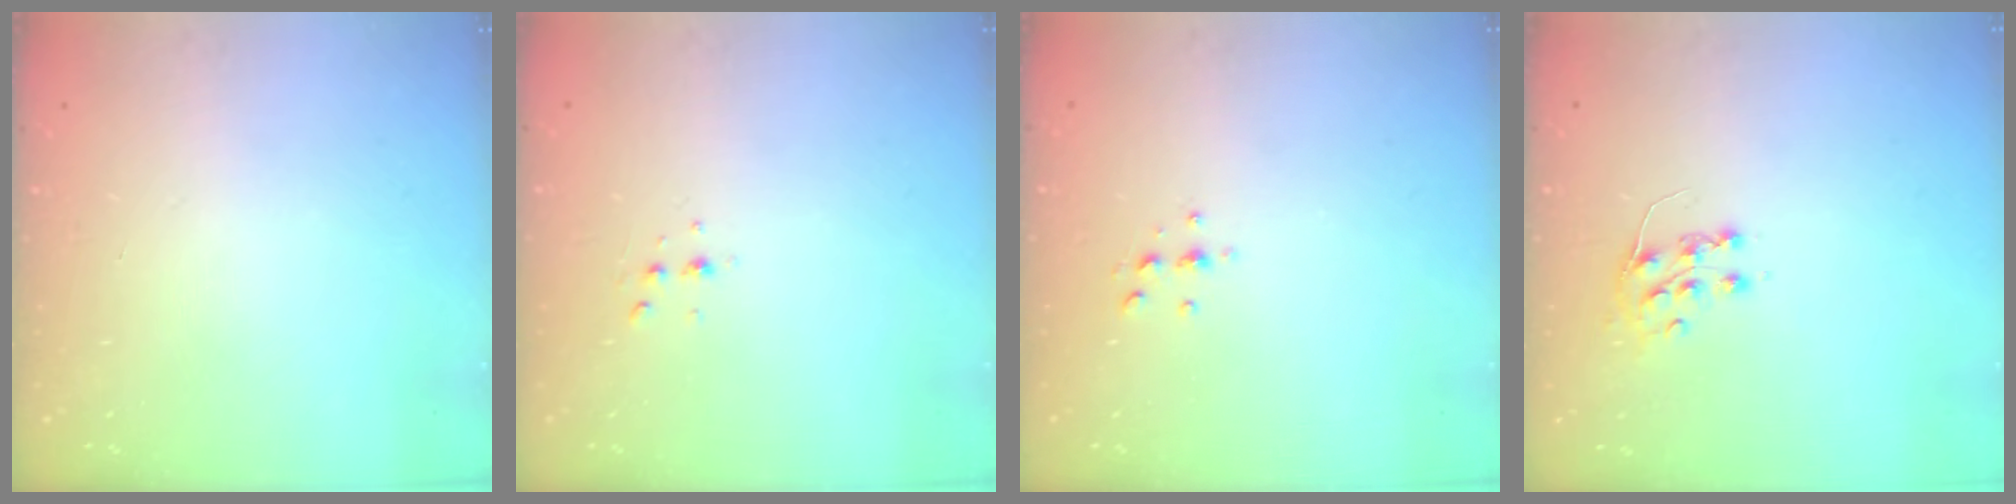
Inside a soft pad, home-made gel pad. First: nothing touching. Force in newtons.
{"total": 3.1, "press": 3.0, "slide": 0.9}
{"total": 3.0, "press": 3.0, "slide": 0.4}
{"total": 7.3, "press": 7.3, "slide": 0.5}